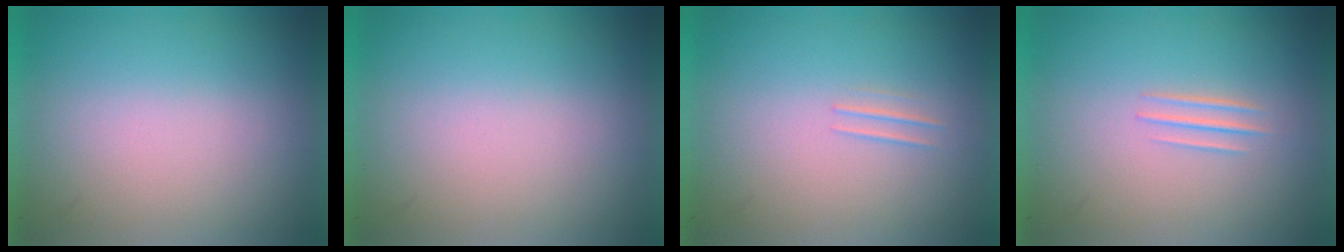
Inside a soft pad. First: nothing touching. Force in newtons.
{"total": 0.0}
{"total": 1.0}
{"total": 1.0}